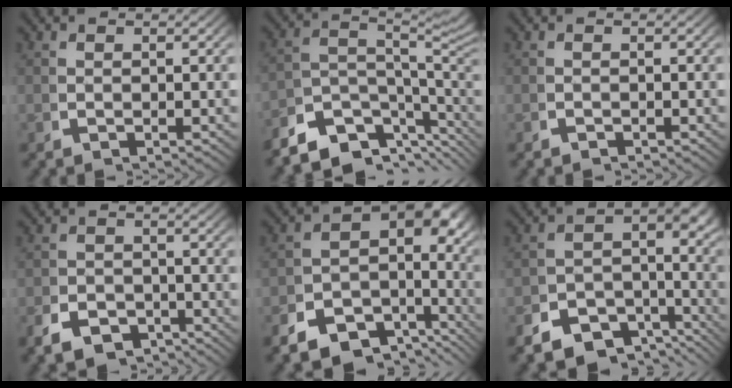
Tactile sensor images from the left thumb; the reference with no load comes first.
{"total": 7.8, "force": [-4.2, 4.2, 5.1], "torque": [-0.073, -0.017, -0.073]}
{"total": 0.7, "force": [-0.7, 0.1, 0.0], "torque": [-0.002, -0.006, -0.011]}
{"total": 5.4, "force": [-3.6, 3.7, 1.7], "torque": [-0.030, -0.029, -0.056]}
{"total": 11.6, "force": [-2.5, 7.8, 8.2], "torque": [-0.119, -0.014, -0.046]}
{"total": 10.7, "force": [-4.4, 7.4, 6.4], "torque": [-0.080, -0.026, -0.075]}